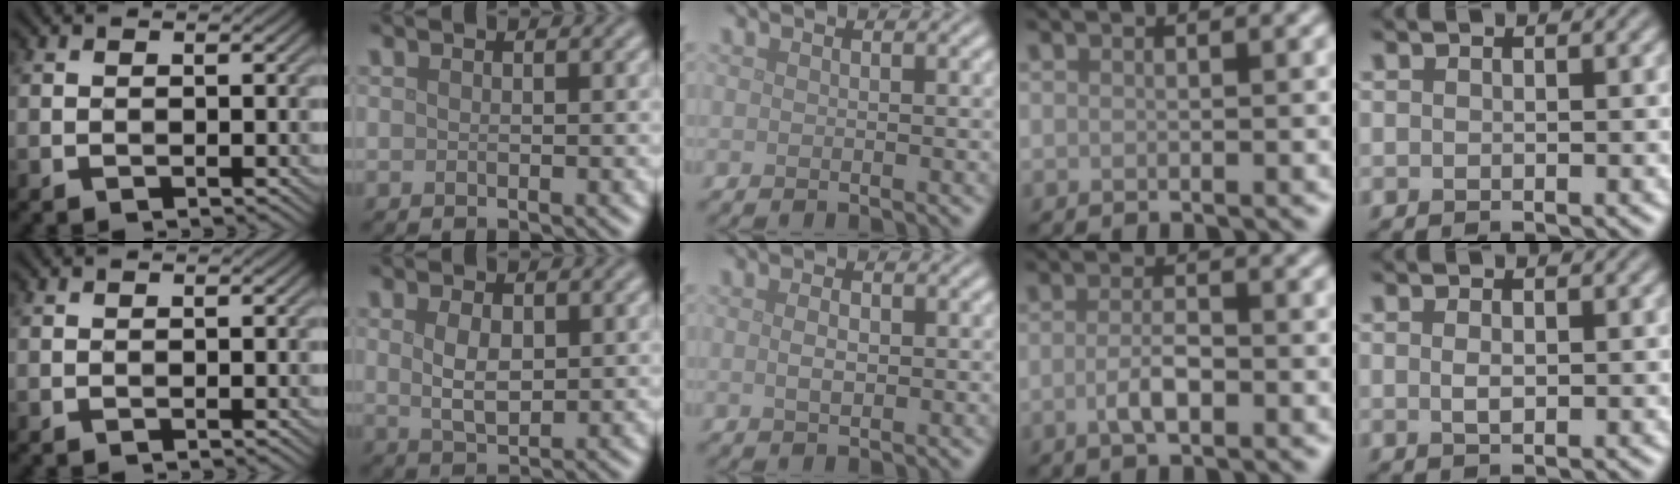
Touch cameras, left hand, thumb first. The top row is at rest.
{"index": {"total": 2.8, "force": [0.5, 1.6, 2.3], "torque": [-0.052, -0.003, 0.015]}, "middle": {"total": 1.4, "force": [0.1, 0.8, 1.2], "torque": [-0.025, -0.002, 0.001]}, "ring": {"total": 2.3, "force": [-0.8, 0.8, 2.0], "torque": [-0.041, 0.001, -0.019]}, "little": {"total": 1.0, "force": [0.1, 0.5, 0.8], "torque": [-0.021, -0.001, 0.002]}}